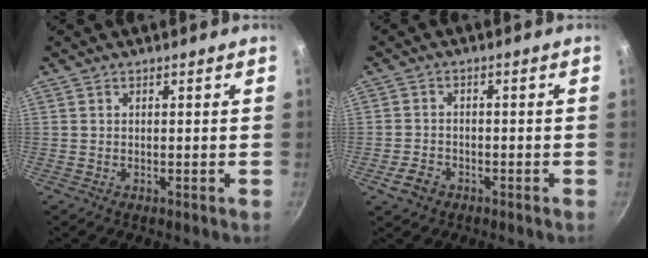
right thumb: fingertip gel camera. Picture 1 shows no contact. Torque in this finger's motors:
{"motor_torque": [0.04, 0.18, -0.19, 0.13, -0.01]}